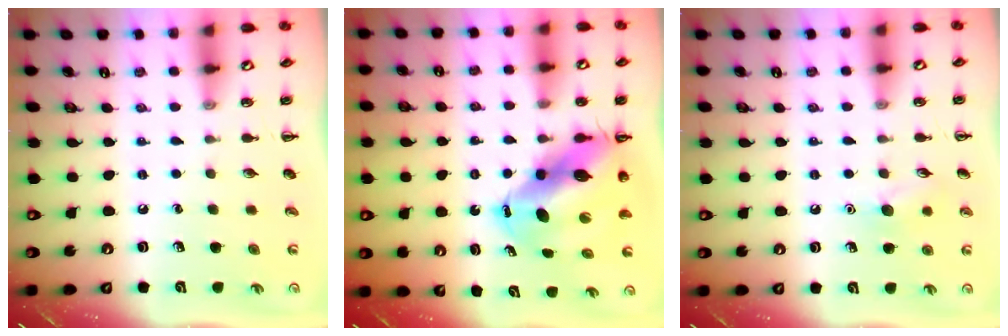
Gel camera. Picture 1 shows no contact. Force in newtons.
{"total": 13.2, "press": 12.6, "slide": 3.7}
{"total": 7.2, "press": 7.0, "slide": 1.7}